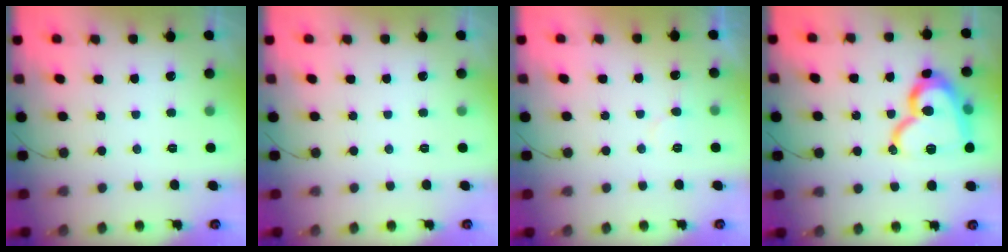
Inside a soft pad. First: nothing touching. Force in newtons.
{"total": 0.0}
{"total": 5.5, "press": 5.5, "slide": 0.3}
{"total": 19.7, "press": 19.6, "slide": 1.7}